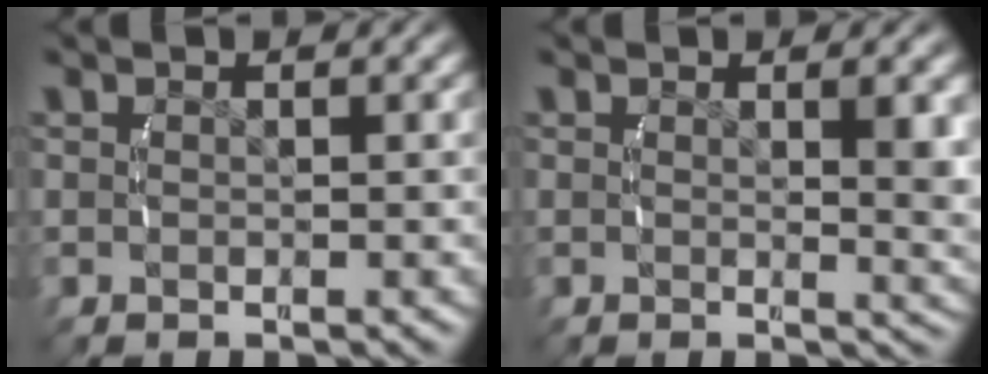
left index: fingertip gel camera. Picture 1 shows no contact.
{"total": 2.6, "force": [0.6, 0.1, 2.5], "torque": [-0.033, -0.012, 0.015]}